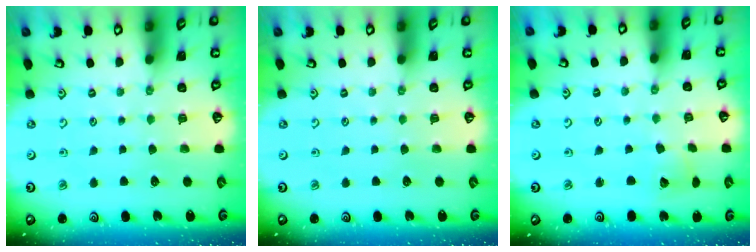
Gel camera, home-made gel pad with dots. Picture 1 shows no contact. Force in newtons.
{"total": 0.0}
{"total": 3.6, "press": 3.6, "slide": 0.5}